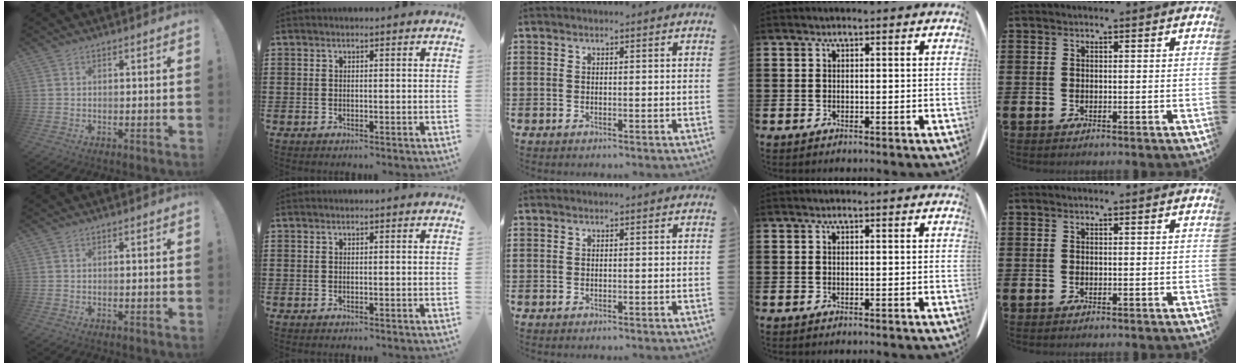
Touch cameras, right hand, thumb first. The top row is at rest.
{}